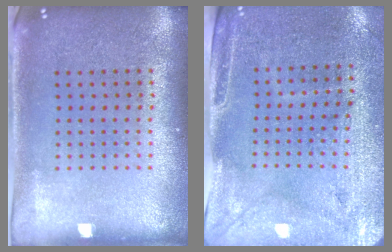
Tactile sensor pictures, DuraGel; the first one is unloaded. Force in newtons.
{"total": 3.0, "press": 2.6, "slide": 1.5}